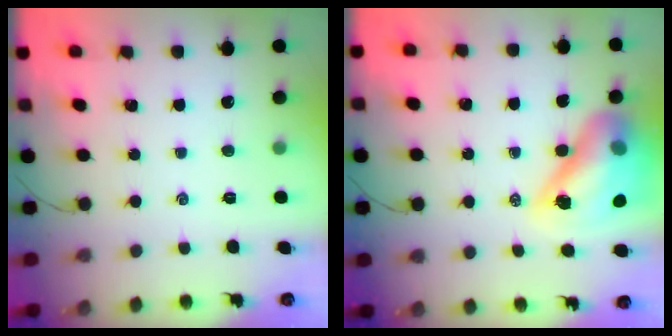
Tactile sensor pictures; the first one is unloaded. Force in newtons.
{"total": 18.3, "press": 17.6, "slide": 4.9}